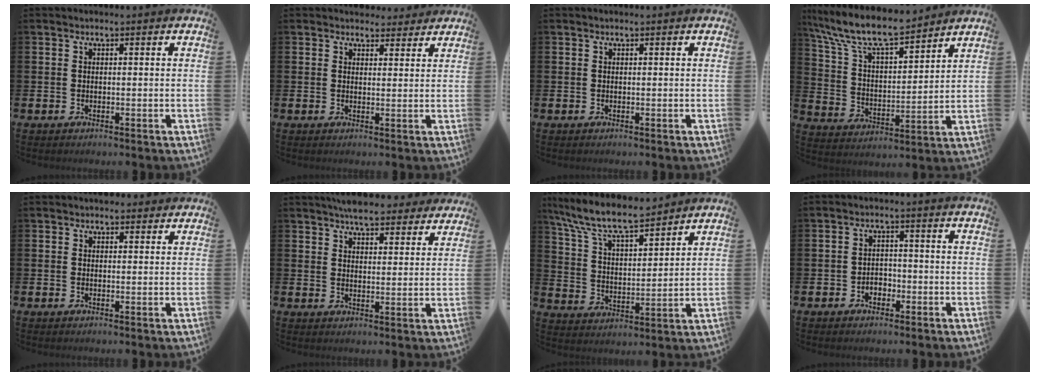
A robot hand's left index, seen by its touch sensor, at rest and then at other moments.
{"total": 3.2, "force": [3.0, 1.2, -0.2], "torque": [0.015, -0.016, 0.052]}
{"total": 0.0}
{"total": 10.3, "force": [9.3, 2.2, 3.9], "torque": [-0.122, -0.053, 0.165]}
{"total": 2.1, "force": [1.9, 0.8, -0.1], "torque": [0.016, -0.006, 0.032]}
{"total": 6.3, "force": [6.0, 1.5, 1.2], "torque": [-0.022, -0.033, 0.107]}
{"total": 9.4, "force": [8.5, 1.6, 3.7], "torque": [-0.113, -0.049, 0.150]}
{"total": 2.1, "force": [-1.2, 1.5, 0.6], "torque": [-0.015, 0.003, -0.028]}